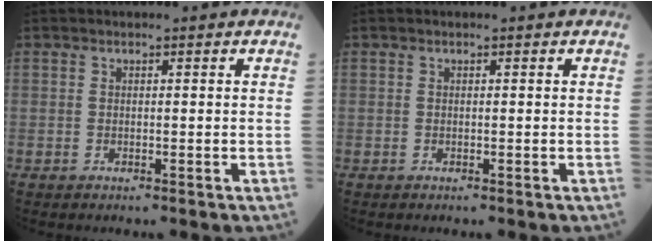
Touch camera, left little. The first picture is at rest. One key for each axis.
{"total": 0.0}